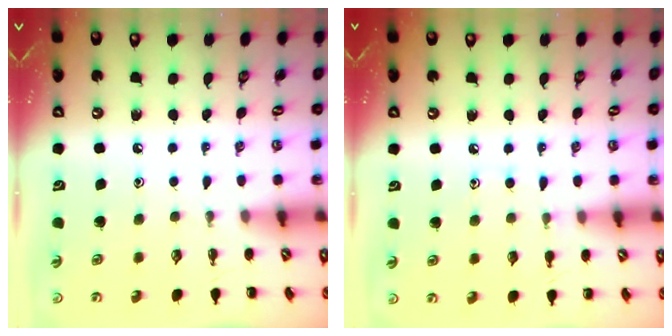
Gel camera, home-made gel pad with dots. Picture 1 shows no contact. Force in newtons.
{"total": 5.6, "press": 5.4, "slide": 1.5}